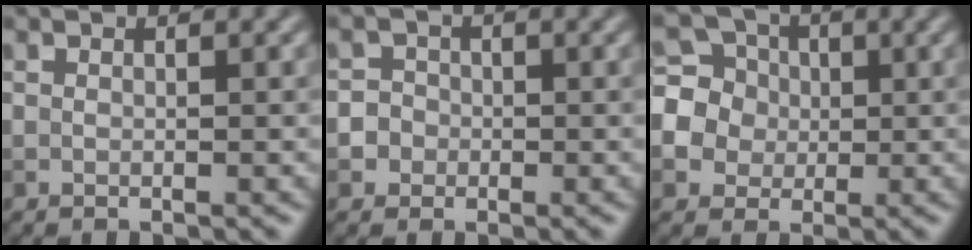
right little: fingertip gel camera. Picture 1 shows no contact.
{"total": 3.4, "force": [-0.6, 3.2, 0.9], "torque": [0.017, 0.017, -0.032]}
{"total": 7.5, "force": [0.6, 7.1, 2.3], "torque": [-0.060, 0.040, 0.002]}